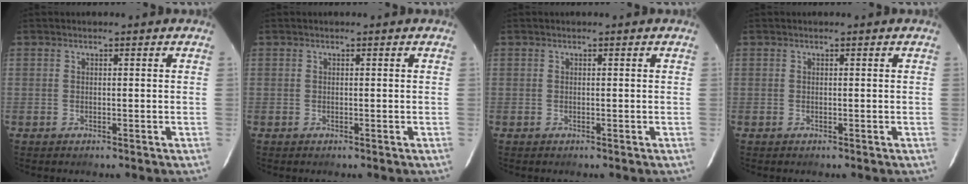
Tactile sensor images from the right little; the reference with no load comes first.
{"total": 0.0}
{"total": 0.0}
{"total": 0.0}